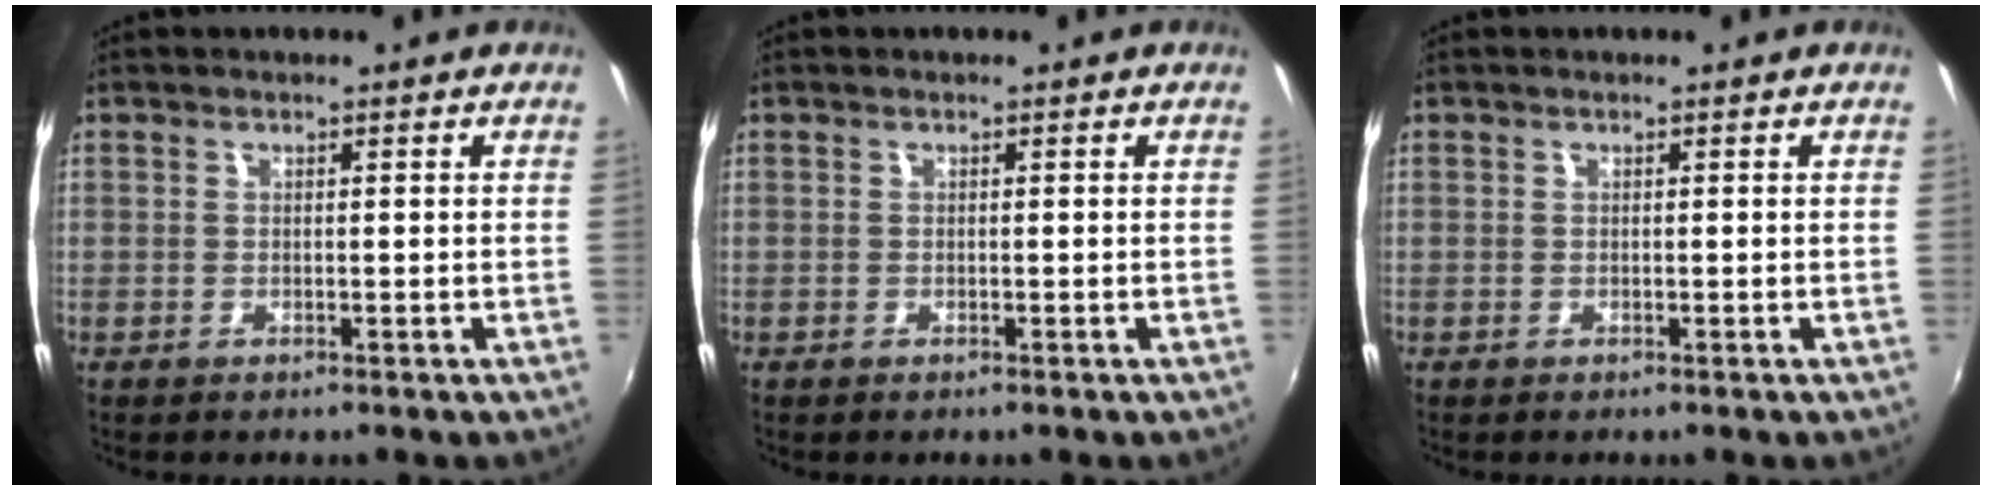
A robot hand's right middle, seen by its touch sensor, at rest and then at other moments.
{"total": 0.0}
{"total": 0.0}